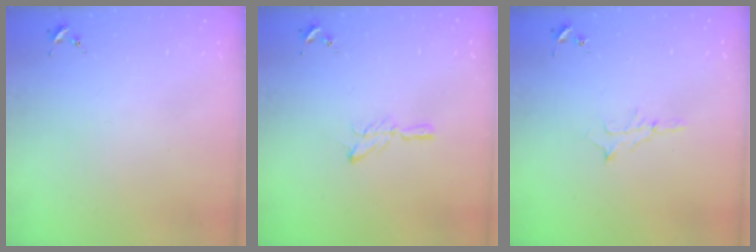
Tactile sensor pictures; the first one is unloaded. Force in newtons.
{"total": 5.8, "press": 5.8, "slide": 0.6}
{"total": 5.2, "press": 5.1, "slide": 0.6}